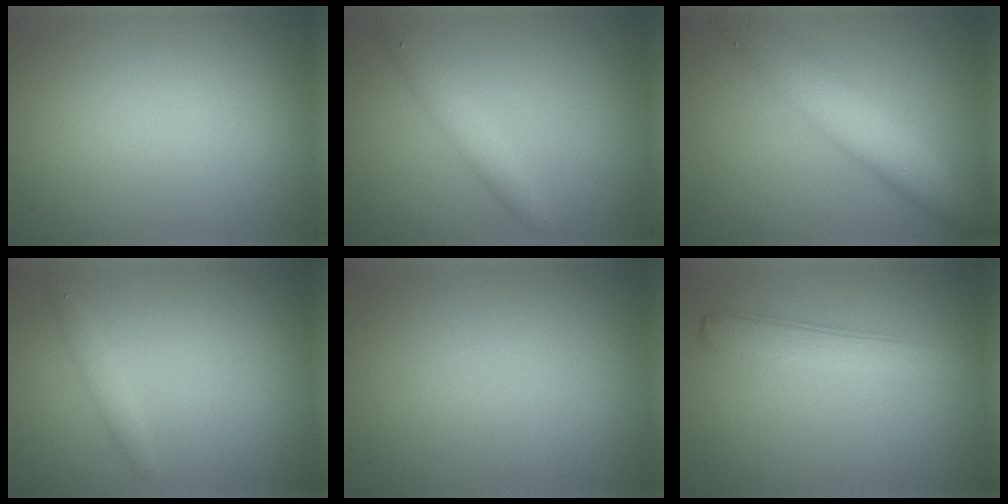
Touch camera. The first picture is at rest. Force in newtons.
{"total": 1.9, "press": 1.9, "slide": 0.1}
{"total": 5.6, "press": 5.6, "slide": 0.1}
{"total": 1.2, "press": 1.2, "slide": 0.0}
{"total": 0.0}
{"total": 3.0, "press": 3.0, "slide": 0.1}